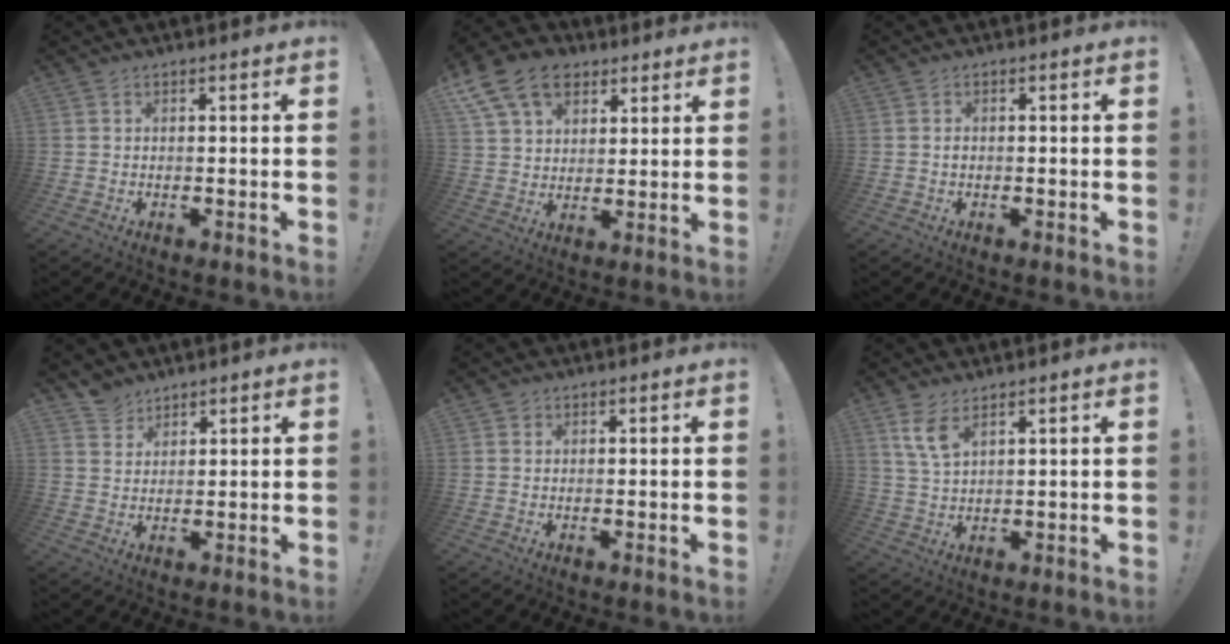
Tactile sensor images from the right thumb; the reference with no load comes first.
{"total": 15.2, "force": [7.9, 10.8, 7.3], "torque": [-0.123, -0.035, 0.155]}
{"total": 0.6, "force": [-0.2, 0.4, 0.3], "torque": [-0.006, 0.002, -0.004]}
{"total": 4.8, "force": [4.0, 2.6, 0.3], "torque": [0.002, -0.029, 0.076]}
{"total": 1.0, "force": [0.6, 0.8, 0.1], "torque": [0.007, -0.002, 0.009]}
{"total": 6.0, "force": [3.7, 2.2, 4.2], "torque": [-0.071, -0.020, 0.067]}